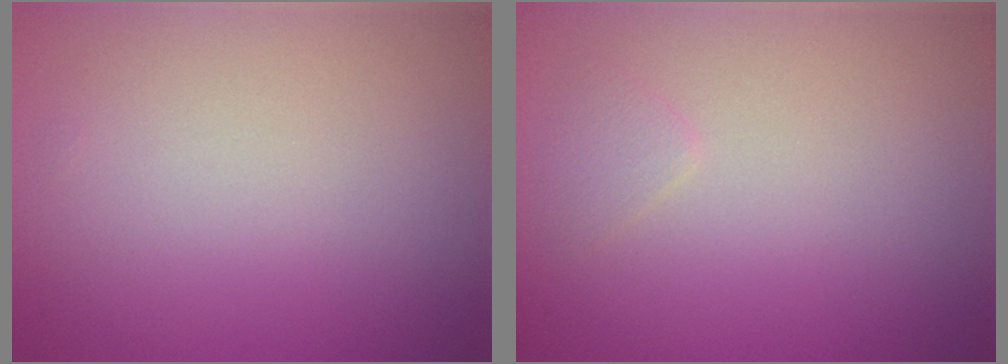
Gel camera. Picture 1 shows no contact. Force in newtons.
{"total": 0.8, "press": 0.8, "slide": 0.1}